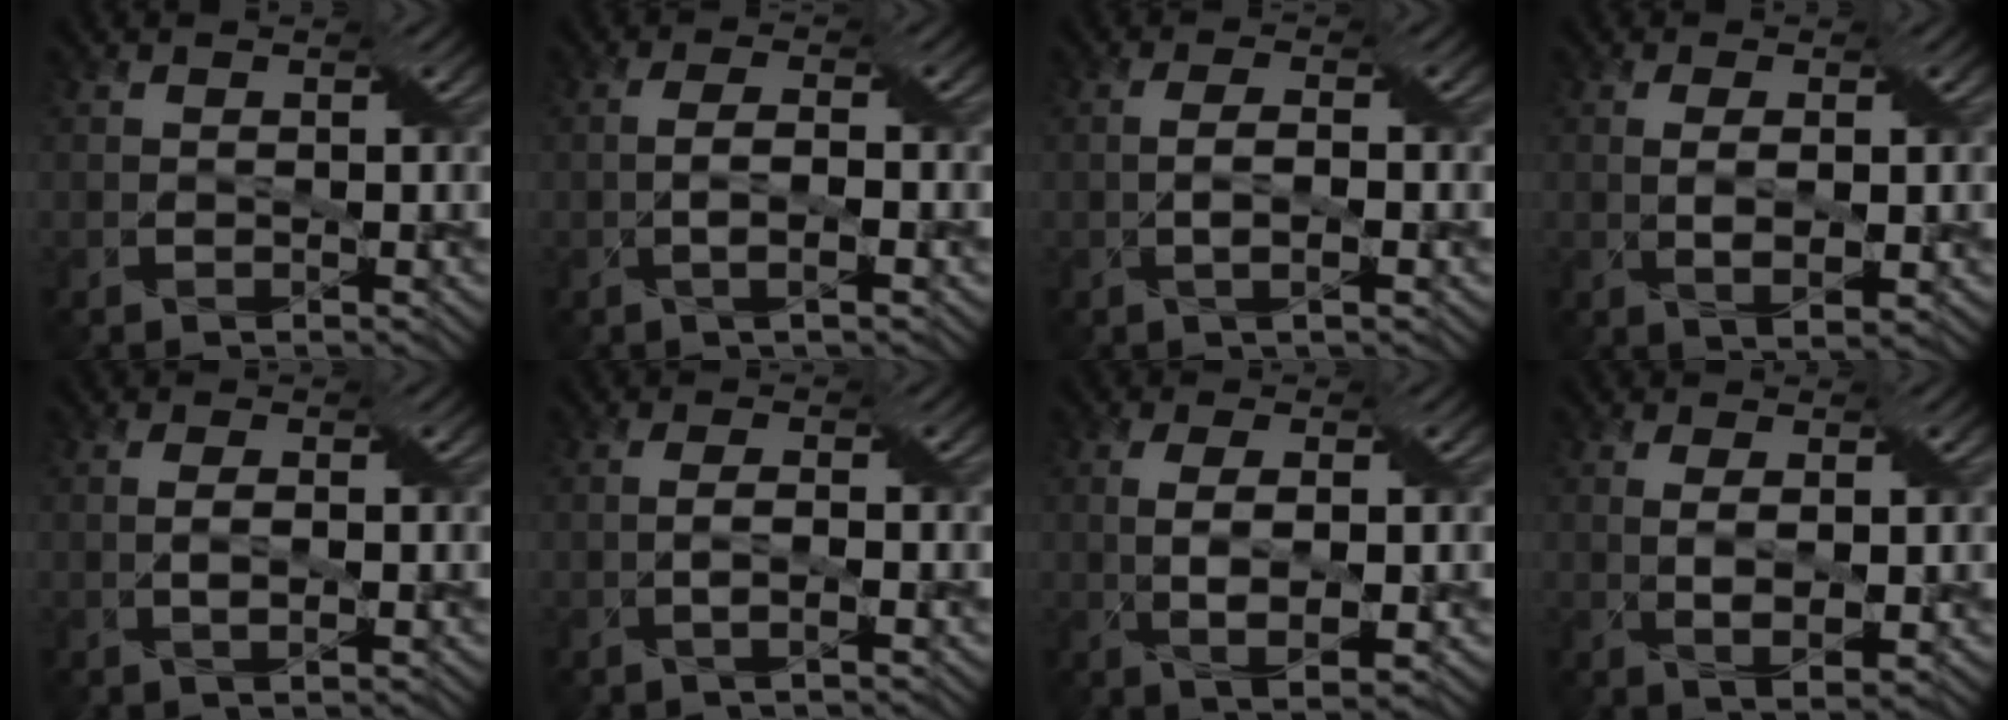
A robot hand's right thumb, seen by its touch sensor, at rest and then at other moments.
{"total": 2.8, "force": [-0.8, 0.5, 2.7], "torque": [-0.058, 0.005, -0.016]}
{"total": 2.6, "force": [-0.5, 0.6, 2.5], "torque": [-0.054, 0.003, -0.010]}
{"total": 3.5, "force": [0.0, 1.2, 3.3], "torque": [-0.071, 0.000, 0.005]}
{"total": 1.8, "force": [-0.2, 0.5, 1.8], "torque": [-0.038, 0.003, -0.003]}
{"total": 1.8, "force": [-0.4, 0.2, 1.7], "torque": [-0.037, 0.005, -0.010]}
{"total": 5.3, "force": [-0.5, 1.8, 5.0], "torque": [-0.103, -0.002, -0.003]}
{"total": 3.8, "force": [0.1, 1.3, 3.6], "torque": [-0.079, -0.001, 0.008]}